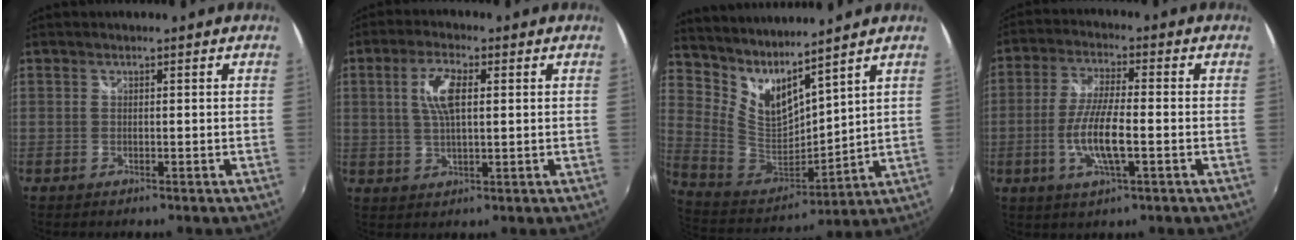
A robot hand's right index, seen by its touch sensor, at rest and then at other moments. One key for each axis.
{"total": 6.7, "fx": 1.5, "fy": 2.6, "fz": 6.0, "tx": -0.115, "ty": 0.007, "tz": 0.030}
{"total": 11.4, "fx": 9.2, "fy": 3.4, "fz": 6.0, "tx": -0.118, "ty": -0.026, "tz": 0.190}
{"total": 9.3, "fx": -2.4, "fy": 1.9, "fz": 8.8, "tx": -0.178, "ty": -0.006, "tz": -0.048}